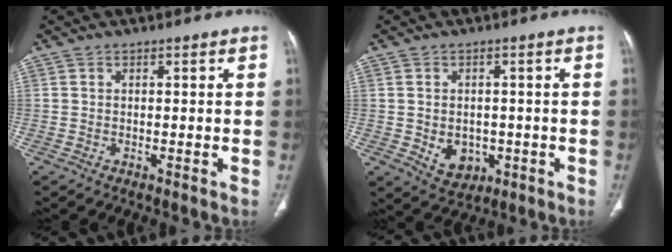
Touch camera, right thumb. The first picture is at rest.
{"total": 6.3, "force": [-1.3, 4.9, 3.6], "torque": [-0.036, 0.004, -0.003]}